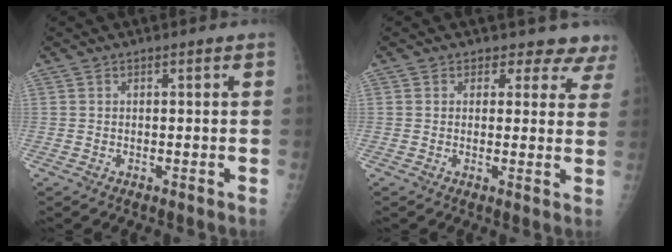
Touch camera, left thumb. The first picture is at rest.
{"total": 6.3, "force": [5.3, 3.4, 0.0], "torque": [0.048, -0.023, 0.037]}